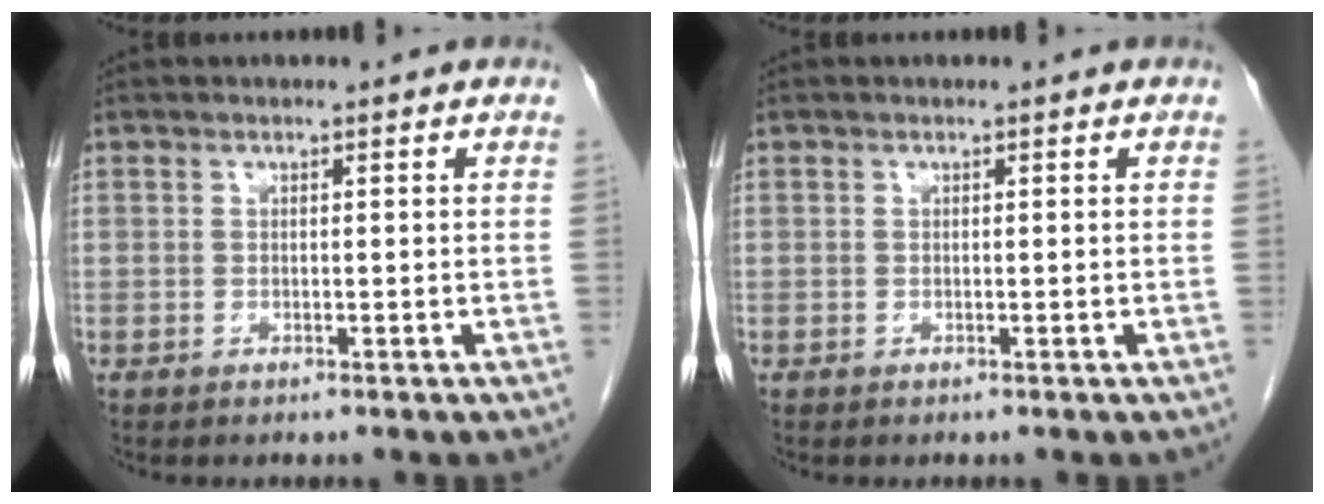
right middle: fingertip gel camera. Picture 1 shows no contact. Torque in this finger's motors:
{"motor_torque": [0.00, 0.00, 0.00, 0.00]}